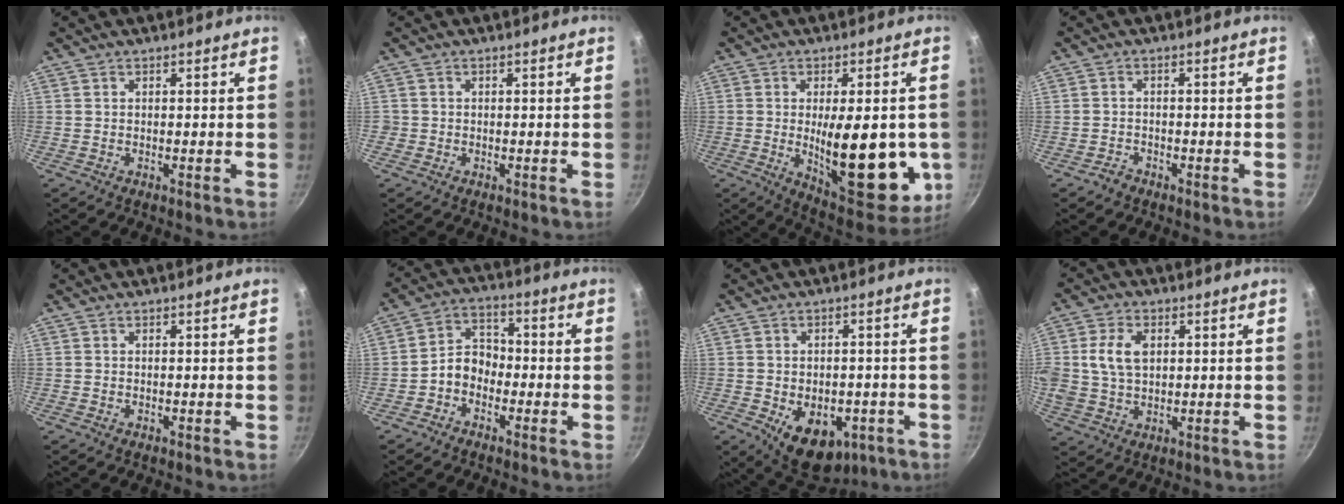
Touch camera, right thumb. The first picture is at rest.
{"total": 0.9, "force": [-0.3, 0.9, 0.1], "torque": [-0.001, 0.001, -0.007]}
{"total": 21.5, "force": [-2.4, 9.0, 19.4], "torque": [-0.231, -0.024, -0.021]}
{"total": 1.6, "force": [-1.3, 0.9, 0.2], "torque": [-0.002, 0.018, -0.024]}
{"total": 0.0}
{"total": 6.4, "force": [-2.4, 4.8, 3.4], "torque": [-0.029, 0.037, -0.057]}
{"total": 12.5, "force": [-4.4, 8.3, 8.2], "torque": [-0.082, 0.002, -0.044]}
{"total": 8.9, "force": [1.7, 6.3, 6.1], "torque": [-0.107, 0.005, 0.030]}